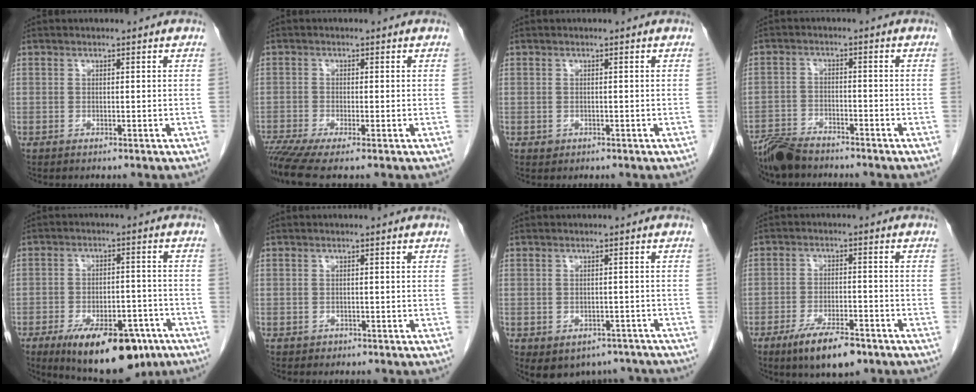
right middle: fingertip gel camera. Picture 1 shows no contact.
{"total": 6.0, "force": [-4.1, 0.6, 4.3], "torque": [-0.079, -0.011, -0.076]}
{"total": 0.6, "force": [-0.2, 0.6, 0.1], "torque": [-0.002, 0.002, -0.002]}
{"total": 6.0, "force": [-5.5, 1.5, 1.6], "torque": [-0.030, -0.015, -0.104]}
{"total": 15.4, "force": [-9.6, 6.5, 10.2], "torque": [-0.129, 0.002, -0.136]}
{"total": 0.6, "force": [-0.4, 0.5, 0.0], "torque": [-0.006, 0.002, -0.005]}
{"total": 7.8, "force": [-5.7, 4.9, 2.0], "torque": [-0.019, 0.013, -0.064]}
{"total": 8.4, "force": [-5.6, 2.5, 5.7], "torque": [-0.097, -0.008, -0.090]}